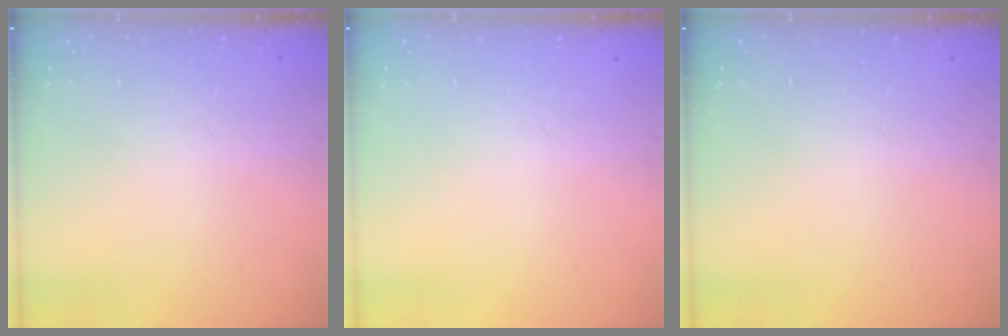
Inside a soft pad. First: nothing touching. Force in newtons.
{"total": 0.0}
{"total": 0.0}